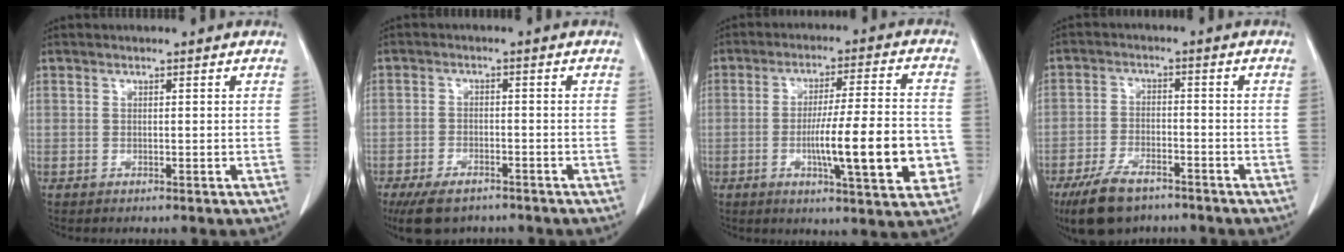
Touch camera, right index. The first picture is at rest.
{"total": 7.5, "force": [-5.6, 3.3, 3.6], "torque": [-0.062, -0.006, -0.091]}
{"total": 14.7, "force": [-3.3, 1.7, 14.2], "torque": [-0.215, 0.001, -0.045]}
{"total": 8.8, "force": [-6.4, 3.6, 4.9], "torque": [-0.096, -0.012, -0.112]}